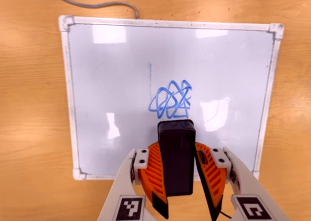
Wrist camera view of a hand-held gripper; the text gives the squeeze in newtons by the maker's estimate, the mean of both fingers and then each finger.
{"total": 7.2, "left": 7.7, "right": 6.7}